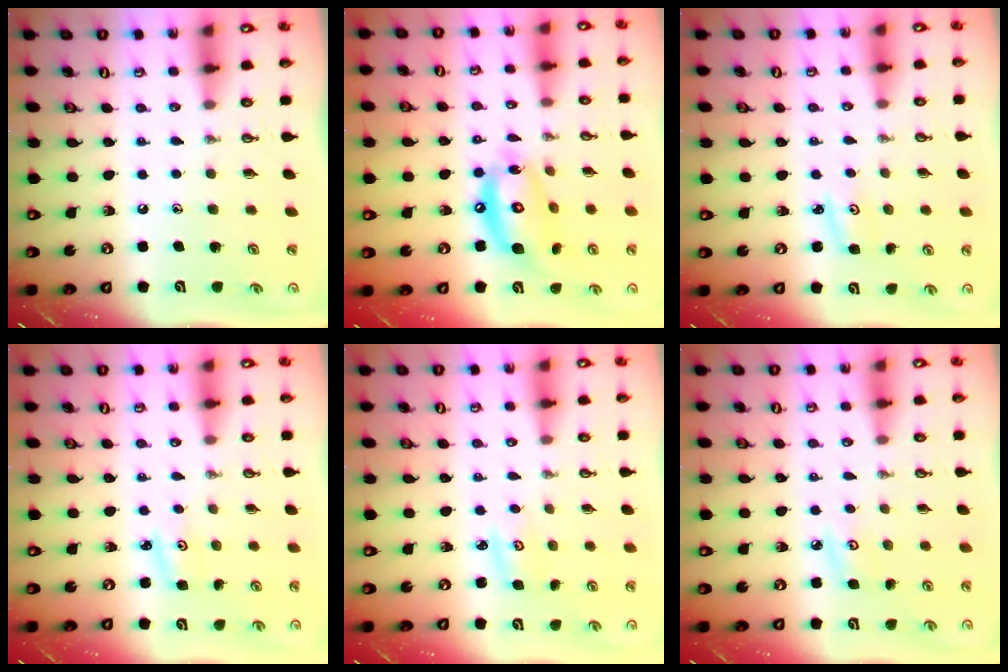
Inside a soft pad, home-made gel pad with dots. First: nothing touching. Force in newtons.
{"total": 14.7, "press": 14.6, "slide": 1.8}
{"total": 2.9, "press": 2.9, "slide": 0.3}
{"total": 2.9, "press": 2.9, "slide": 0.3}
{"total": 2.3, "press": 2.3, "slide": 0.2}
{"total": 4.0, "press": 4.0, "slide": 0.5}